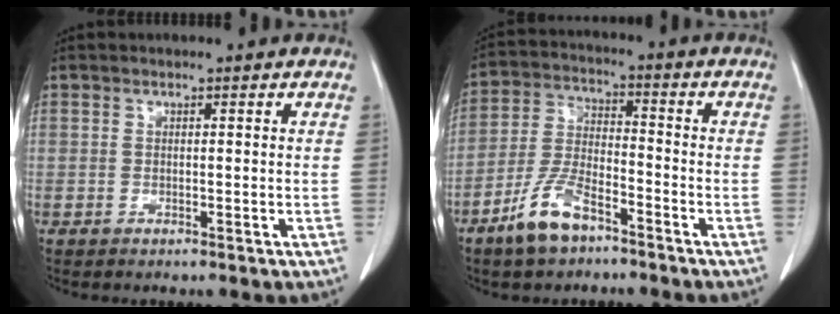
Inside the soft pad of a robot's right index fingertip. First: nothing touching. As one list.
[{"total": 8.6, "force": [-5.7, 3.0, 5.6], "torque": [-0.129, -0.003, -0.111]}]